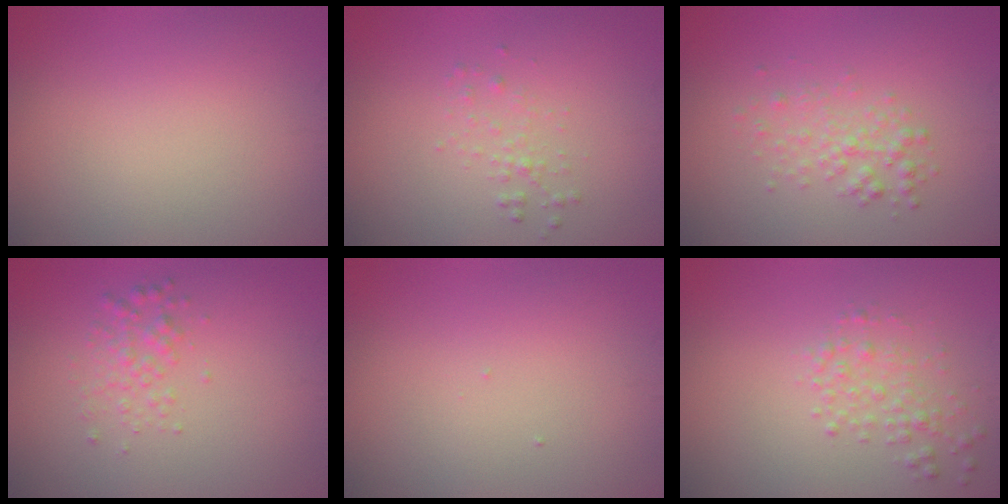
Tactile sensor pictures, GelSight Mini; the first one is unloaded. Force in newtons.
{"total": 1.1, "press": 1.1, "slide": 0.0}
{"total": 2.0, "press": 2.0, "slide": 0.1}
{"total": 1.9, "press": 1.9, "slide": 0.0}
{"total": 0.0}
{"total": 2.0, "press": 2.0, "slide": 0.1}